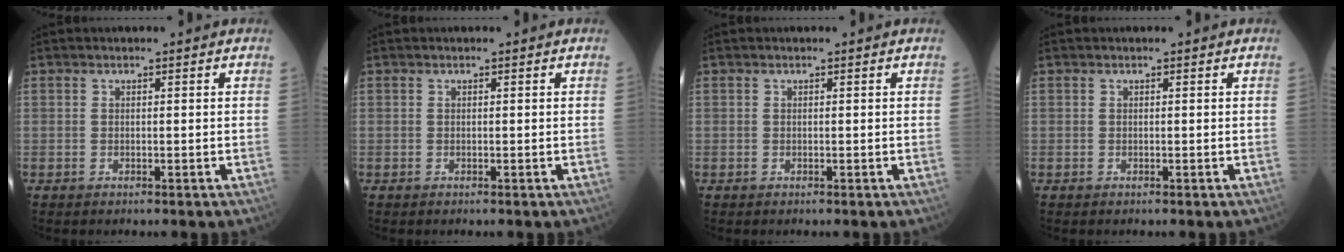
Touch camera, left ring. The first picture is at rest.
{"total": 0.0}
{"total": 0.0}
{"total": 0.0}